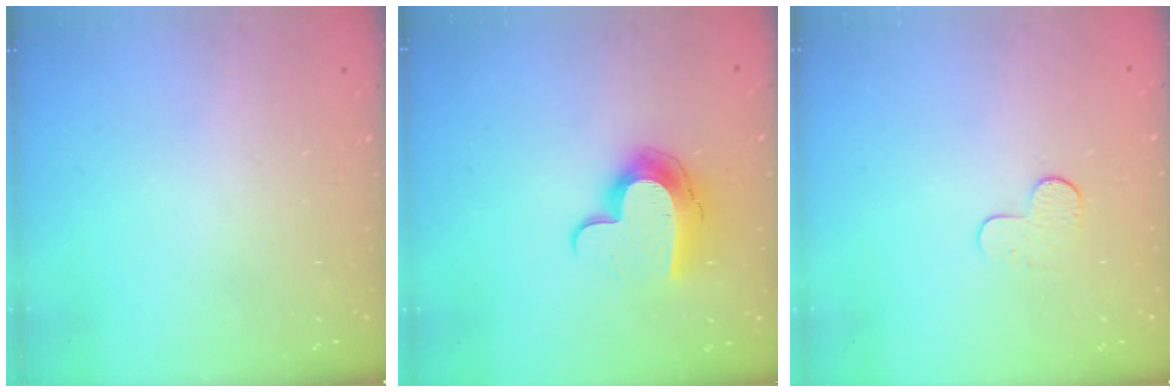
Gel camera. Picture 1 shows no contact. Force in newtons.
{"total": 12.2, "press": 12.2, "slide": 0.3}
{"total": 5.0, "press": 5.0, "slide": 0.5}